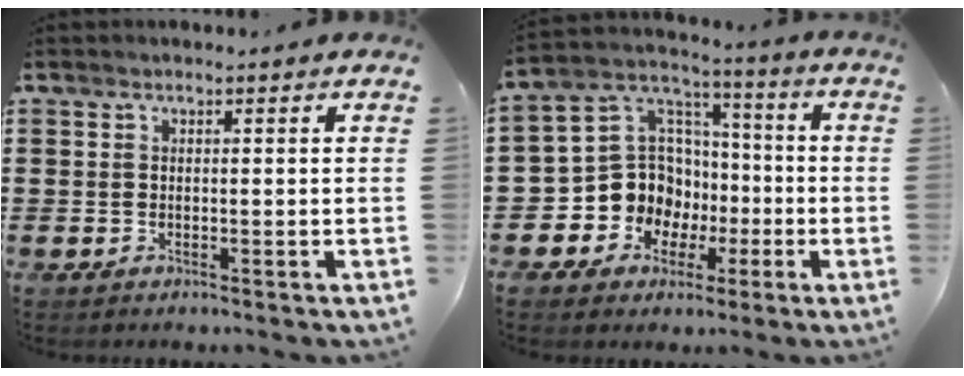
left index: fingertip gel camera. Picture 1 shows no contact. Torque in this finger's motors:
{"motor_torque": [1.44, 0.70, 0.30, 0.10]}